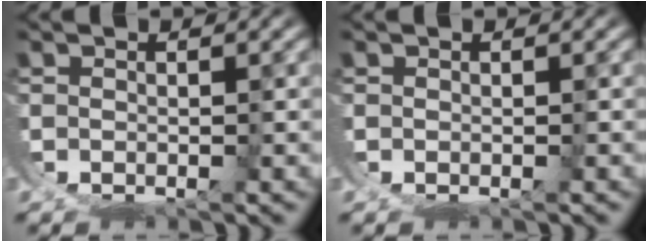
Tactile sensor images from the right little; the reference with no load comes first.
{"total": 0.0}